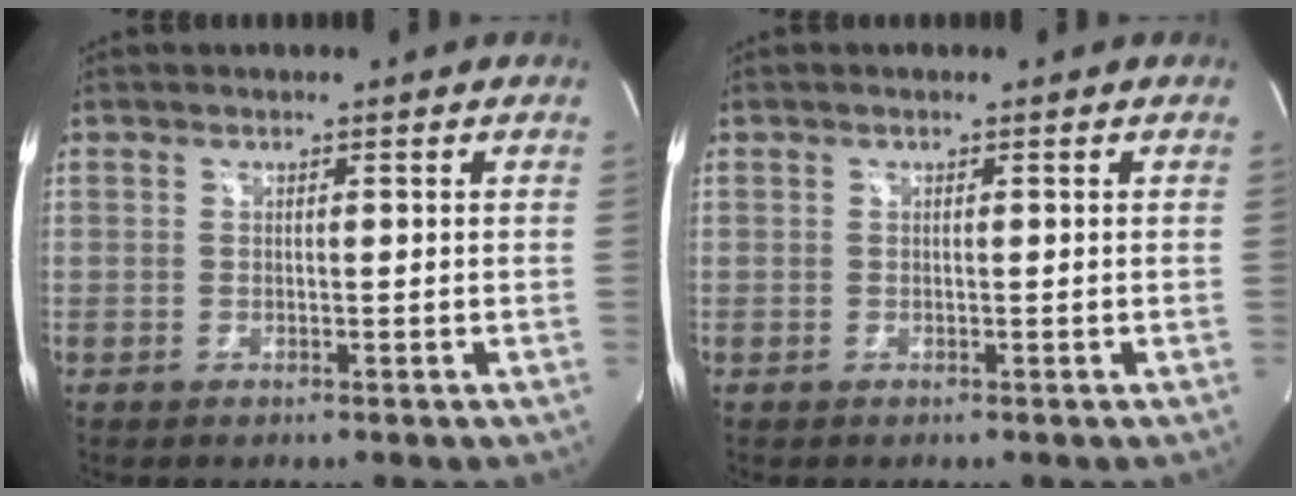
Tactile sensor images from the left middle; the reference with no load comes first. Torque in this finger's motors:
{"motor_torque": [0.73, -0.72, -0.14, -0.01]}